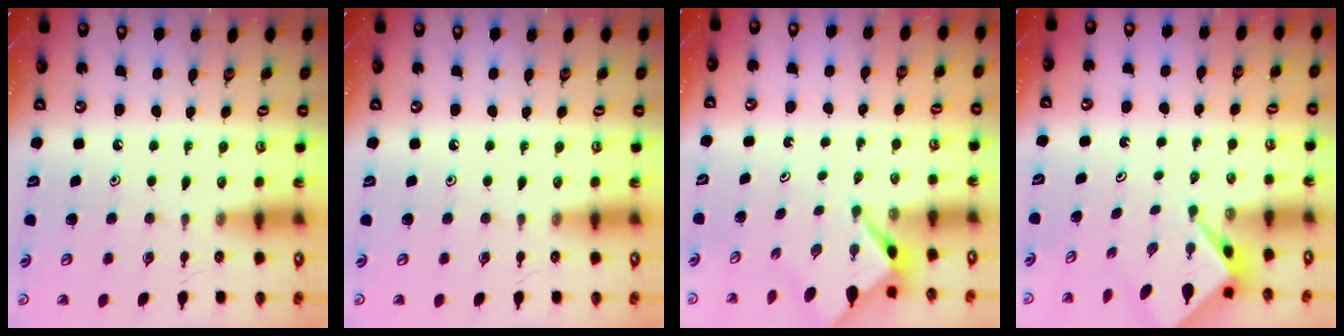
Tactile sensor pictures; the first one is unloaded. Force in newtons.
{"total": 0.0}
{"total": 2.9, "press": 2.9, "slide": 0.2}
{"total": 2.3, "press": 2.3, "slide": 0.2}